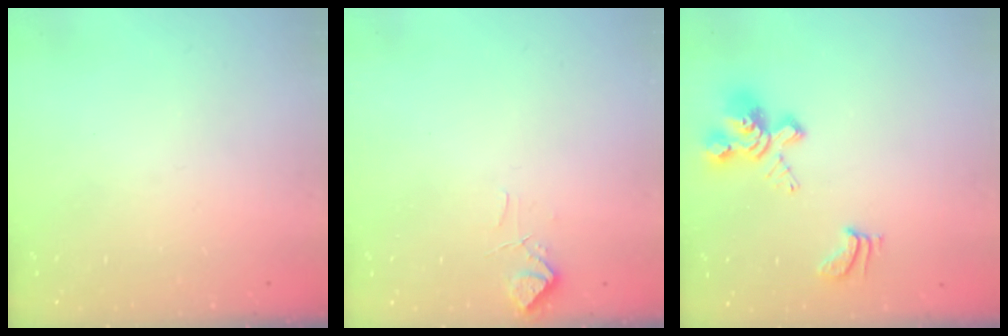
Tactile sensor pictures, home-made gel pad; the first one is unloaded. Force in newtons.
{"total": 1.0, "press": 0.6, "slide": 0.8}
{"total": 4.2, "press": 3.8, "slide": 1.8}